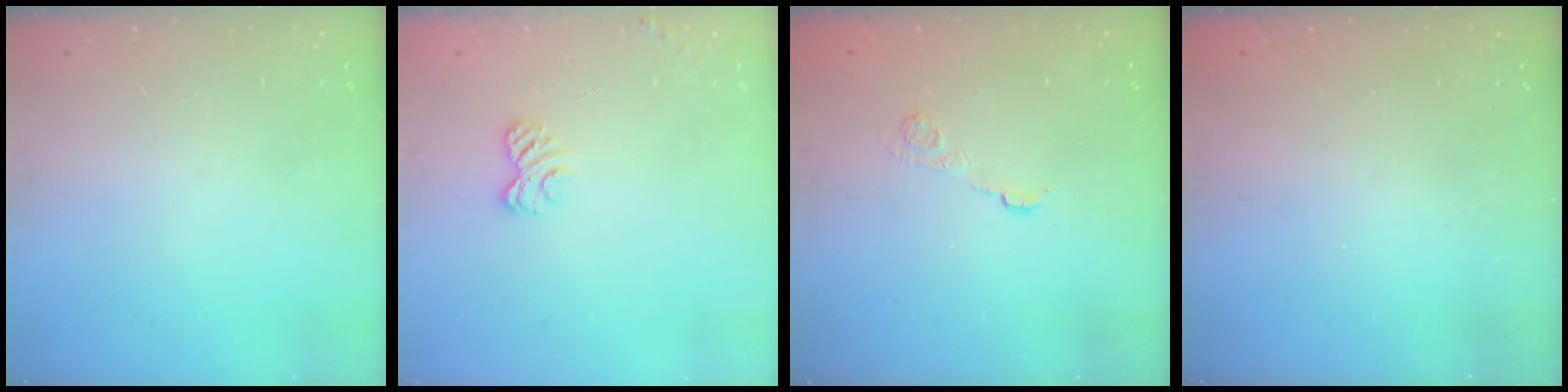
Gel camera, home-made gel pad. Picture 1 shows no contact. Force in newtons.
{"total": 2.8, "press": 2.5, "slide": 1.3}
{"total": 3.0, "press": 2.7, "slide": 1.3}
{"total": 2.6, "press": 2.5, "slide": 0.8}